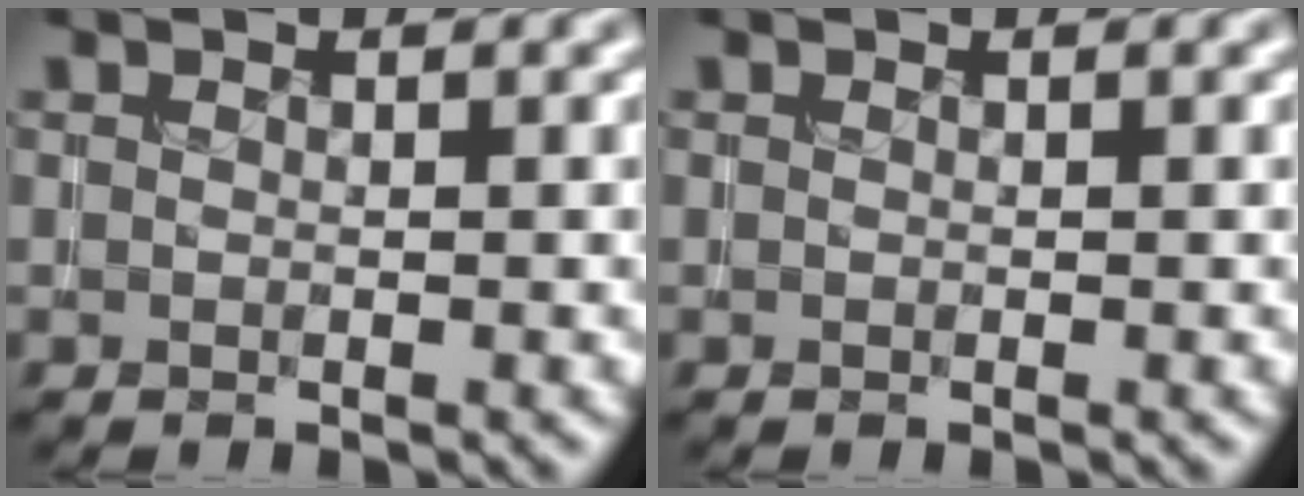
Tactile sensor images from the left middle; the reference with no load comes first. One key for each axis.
{"total": 0.0}